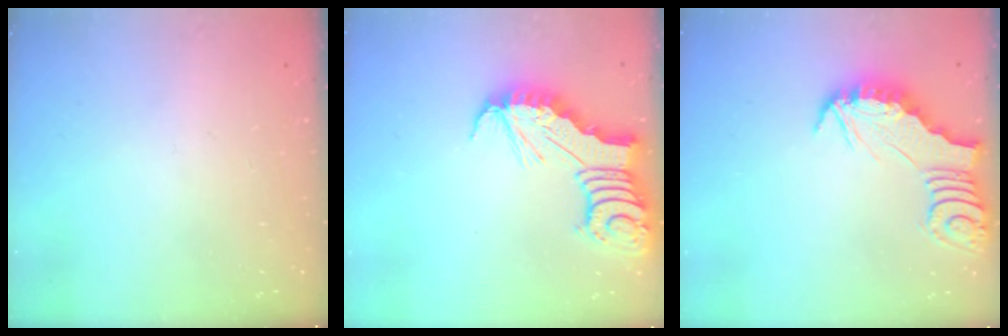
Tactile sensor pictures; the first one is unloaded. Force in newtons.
{"total": 7.9, "press": 7.9, "slide": 0.5}
{"total": 2.8, "press": 2.8, "slide": 0.3}